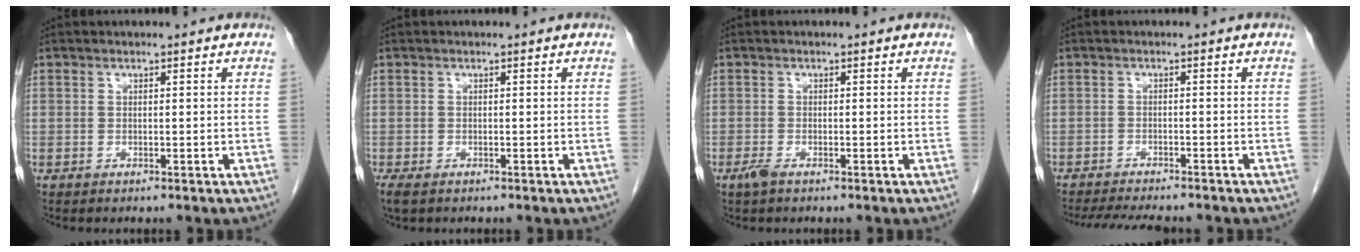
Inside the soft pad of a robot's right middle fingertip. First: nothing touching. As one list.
[{"total": 2.5, "force": [-1.6, 1.2, 1.5], "torque": [-0.033, -0.008, -0.024]}, {"total": 1.4, "force": [-0.9, 0.3, 0.9], "torque": [-0.027, -0.004, -0.018]}, {"total": 9.2, "force": [-8.3, 1.4, 3.8], "torque": [-0.059, -0.014, -0.119]}]